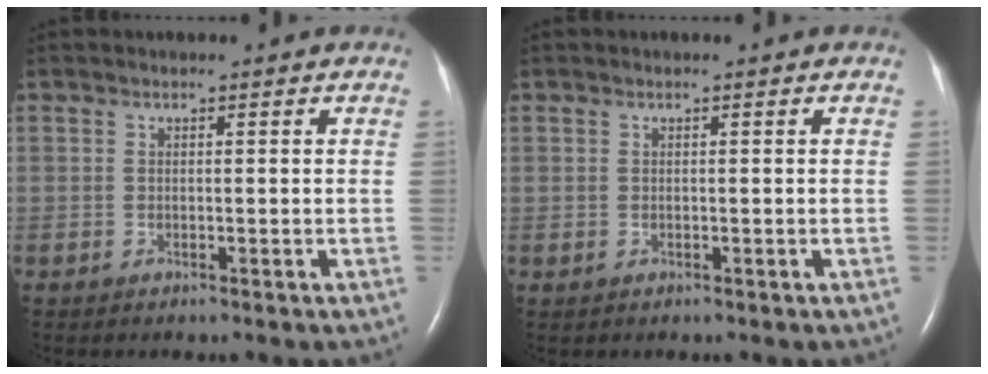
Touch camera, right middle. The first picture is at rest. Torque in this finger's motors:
{"motor_torque": [0.11, 0.02, 0.09, 0.02]}